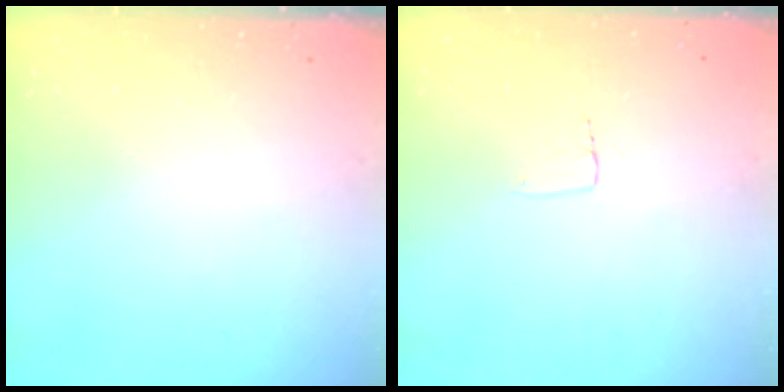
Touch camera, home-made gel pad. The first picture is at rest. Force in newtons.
{"total": 2.7, "press": 2.7, "slide": 0.1}